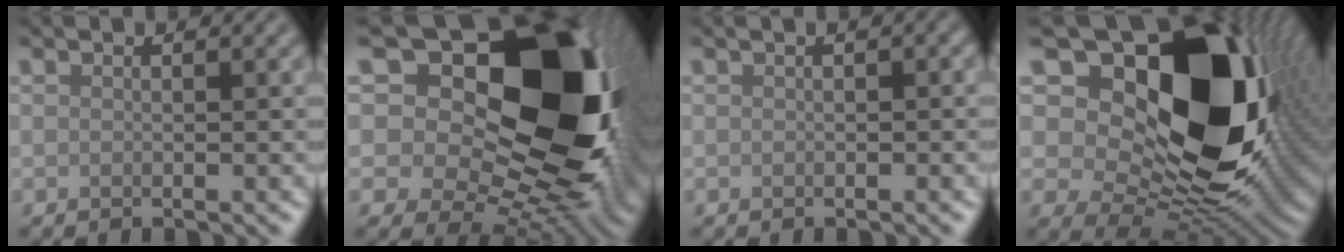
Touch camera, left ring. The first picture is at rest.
{"total": 20.8, "force": [6.9, 13.1, 14.6], "torque": [-0.217, 0.053, 0.129]}
{"total": 0.6, "force": [0.0, 0.4, 0.4], "torque": [-0.006, 0.000, 0.002]}
{"total": 18.7, "force": [6.1, 11.7, 13.2], "torque": [-0.224, 0.011, 0.126]}